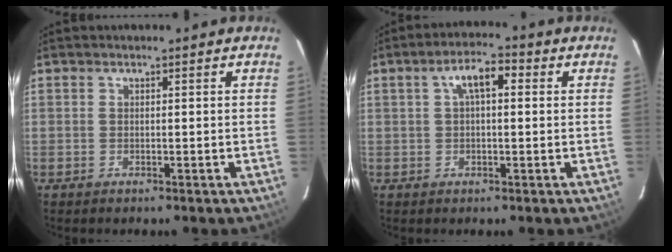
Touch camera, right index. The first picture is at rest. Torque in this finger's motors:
{"motor_torque": [0.09, -0.03, 0.12, 0.07]}